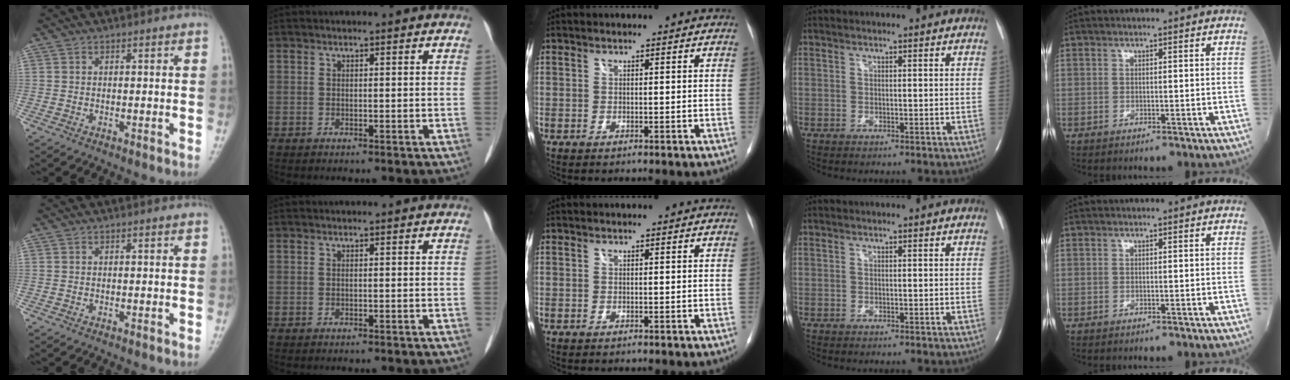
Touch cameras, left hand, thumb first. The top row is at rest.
{}